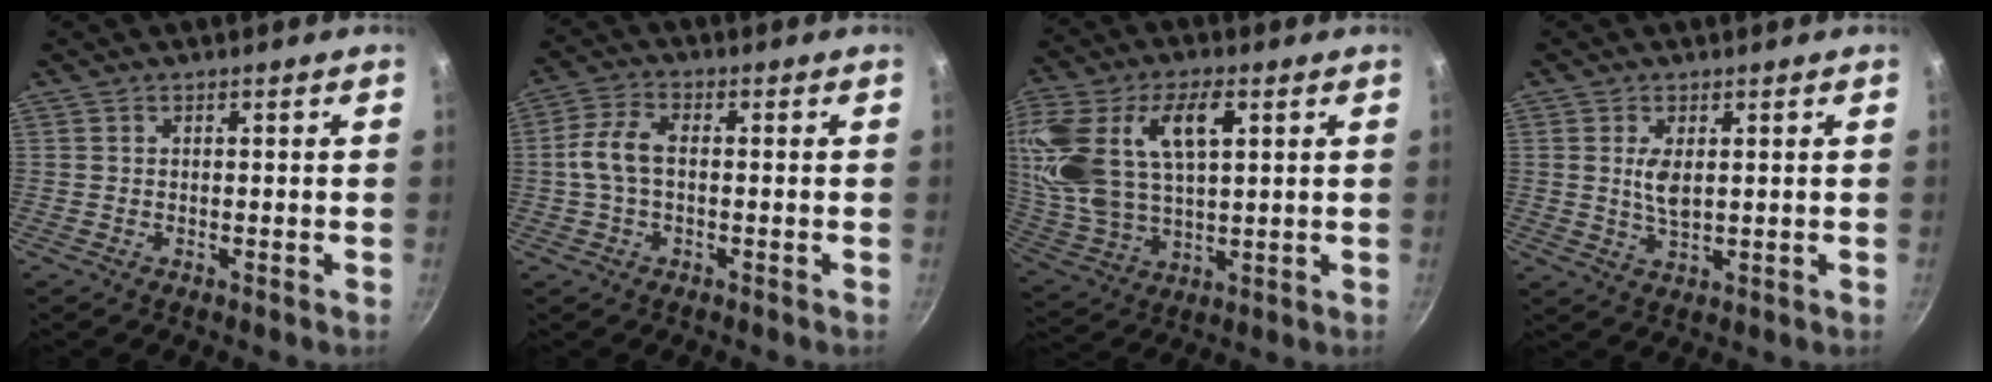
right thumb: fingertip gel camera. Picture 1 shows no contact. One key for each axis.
{"total": 6.4, "fx": -0.2, "fy": 3.5, "fz": 5.3, "tx": -0.121, "ty": 0.021, "tz": -0.008}
{"total": 24.1, "fx": 6.7, "fy": 12.8, "fz": 19.3, "tx": -0.437, "ty": 0.013, "tz": 0.129}
{"total": 4.2, "fx": 0.8, "fy": 2.0, "fz": 3.6, "tx": -0.070, "ty": -0.011, "tz": 0.022}